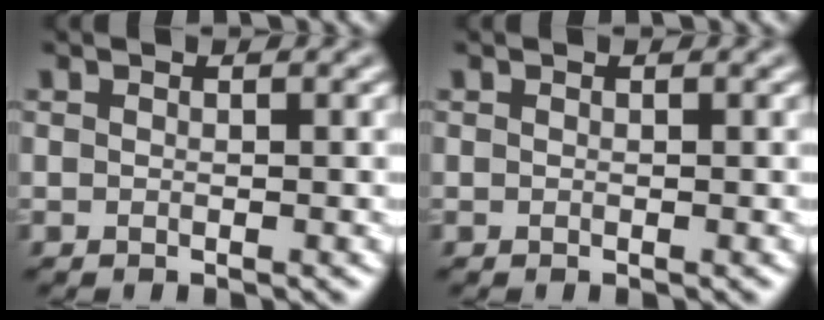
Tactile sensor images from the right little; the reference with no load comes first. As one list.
[{"total": 0.0}]